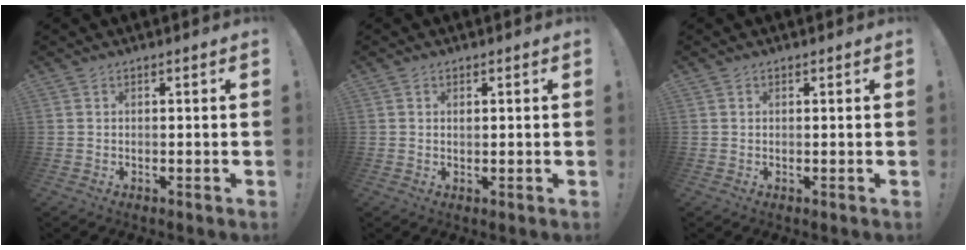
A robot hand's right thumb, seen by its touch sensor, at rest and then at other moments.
{"total": 0.8, "force": [0.4, 0.7, 0.2], "torque": [0.003, -0.002, 0.005]}
{"total": 0.0}